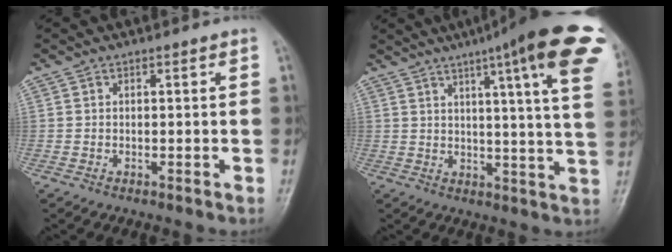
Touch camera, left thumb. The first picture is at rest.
{"total": 22.9, "force": [11.9, 3.0, 19.3], "torque": [-0.228, -0.024, 0.136]}